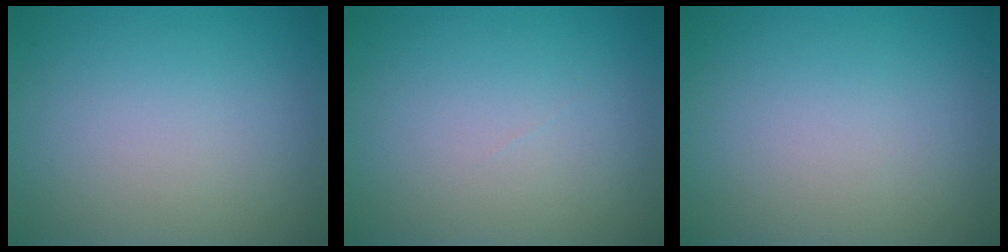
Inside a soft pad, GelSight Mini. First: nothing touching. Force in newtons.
{"total": 0.0}
{"total": 0.0}